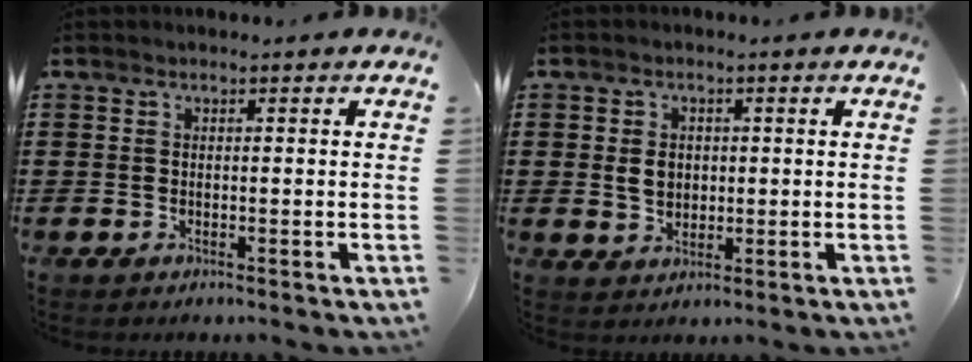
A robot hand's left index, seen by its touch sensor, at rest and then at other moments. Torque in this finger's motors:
{"motor_torque": [0.97, 0.69, 0.49, 0.04]}